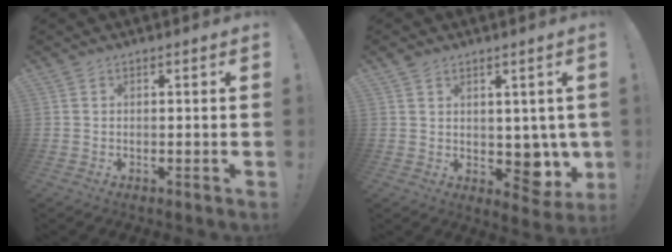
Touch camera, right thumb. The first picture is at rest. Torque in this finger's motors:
{"motor_torque": [0.50, 0.60, 0.06, -0.11, 0.00]}